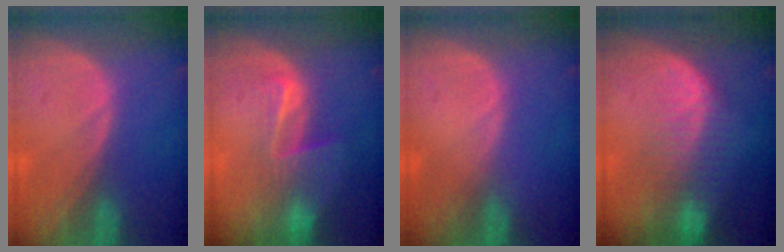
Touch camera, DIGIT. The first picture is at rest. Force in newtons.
{"total": 6.6, "press": 5.6, "slide": 3.5}
{"total": 0.0}
{"total": 8.0, "press": 7.0, "slide": 3.8}